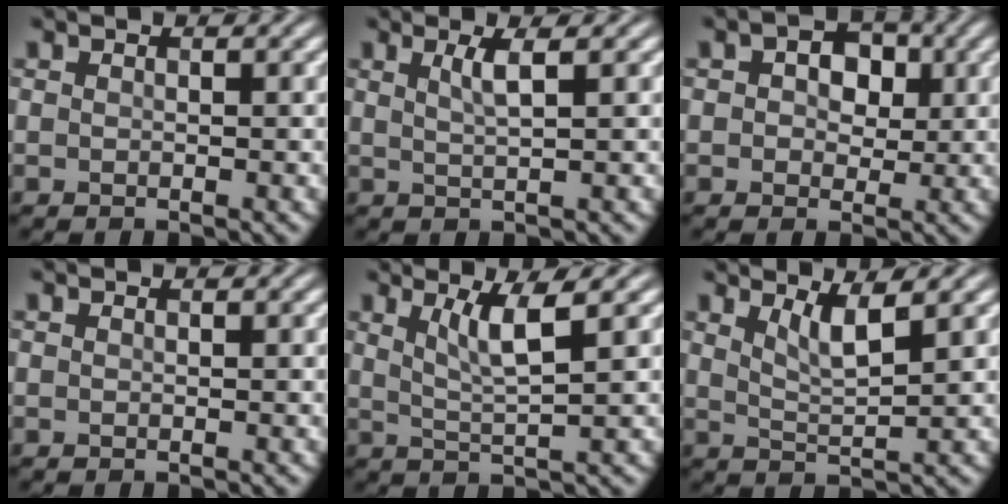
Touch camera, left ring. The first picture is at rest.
{"total": 2.1, "force": [0.8, 0.5, 1.9], "torque": [-0.030, 0.001, 0.011]}
{"total": 3.8, "force": [0.9, 2.7, 2.5], "torque": [-0.030, 0.005, 0.003]}
{"total": 0.0}
{"total": 3.6, "force": [1.5, 0.6, 3.2], "torque": [-0.057, -0.003, 0.033]}
{"total": 2.7, "force": [1.7, 0.5, 2.1], "torque": [-0.033, -0.006, 0.034]}